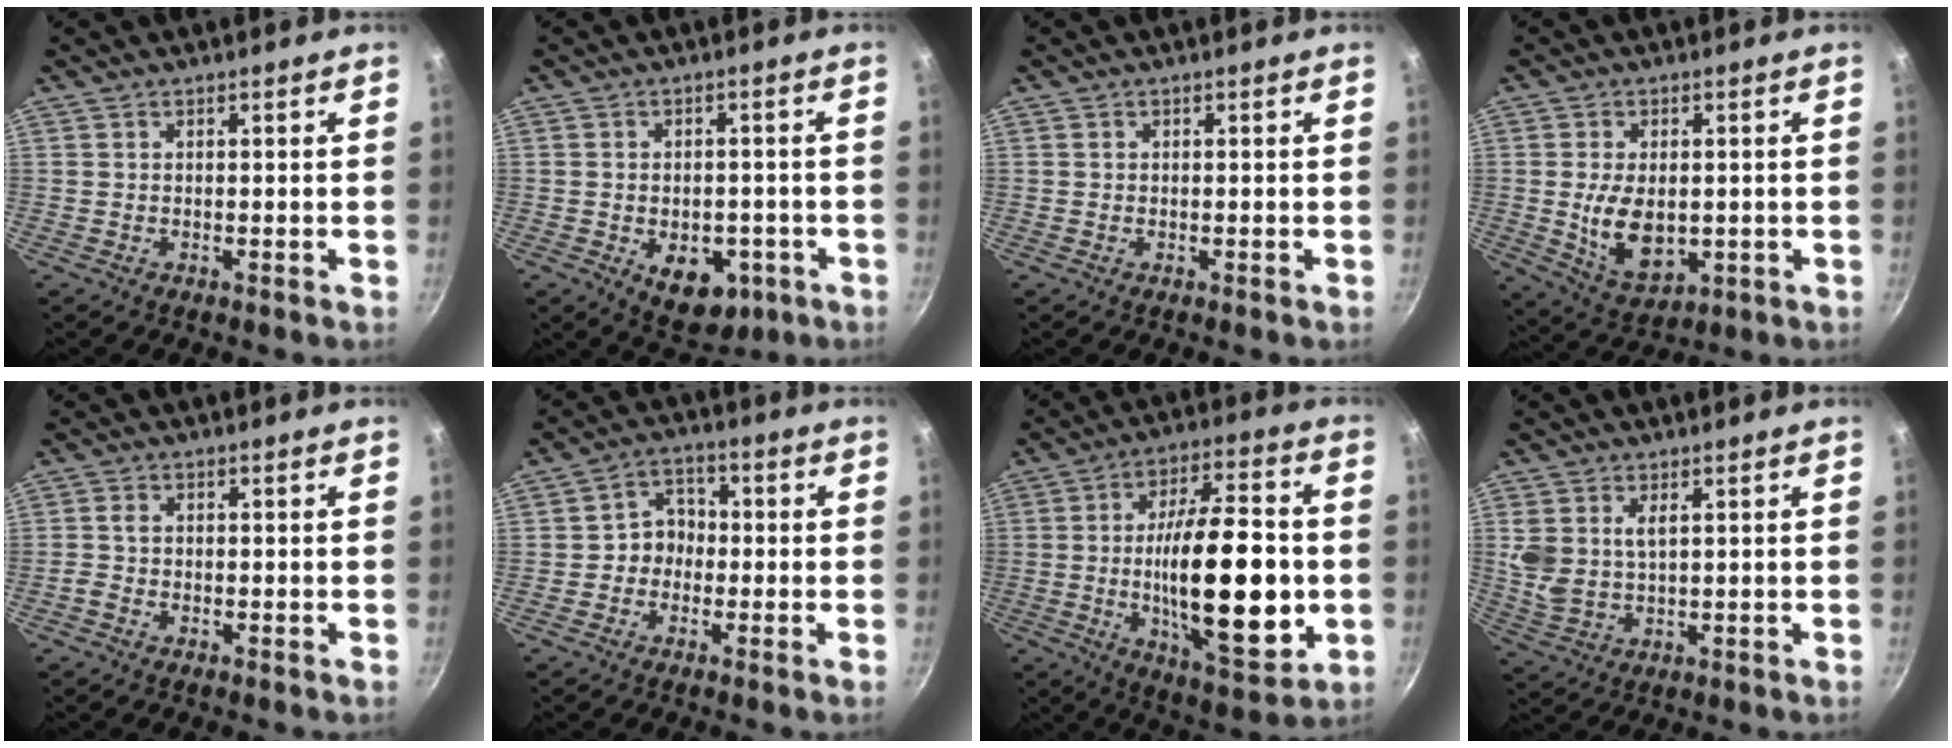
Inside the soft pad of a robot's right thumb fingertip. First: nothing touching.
{"total": 9.6, "force": [-3.6, 6.2, 6.3], "torque": [-0.066, 0.014, -0.039]}
{"total": 0.0}
{"total": 9.9, "force": [-0.6, 6.2, 7.7], "torque": [-0.120, -0.010, 0.004]}
{"total": 1.7, "force": [-0.5, 1.3, 1.0], "torque": [-0.019, 0.008, -0.014]}
{"total": 6.0, "force": [-0.9, 5.1, 3.0], "torque": [-0.017, 0.025, -0.029]}
{"total": 24.6, "force": [-2.5, 9.2, 22.6], "torque": [-0.346, 0.006, -0.030]}
{"total": 6.6, "force": [1.8, 3.9, 5.0], "torque": [-0.104, -0.003, 0.047]}